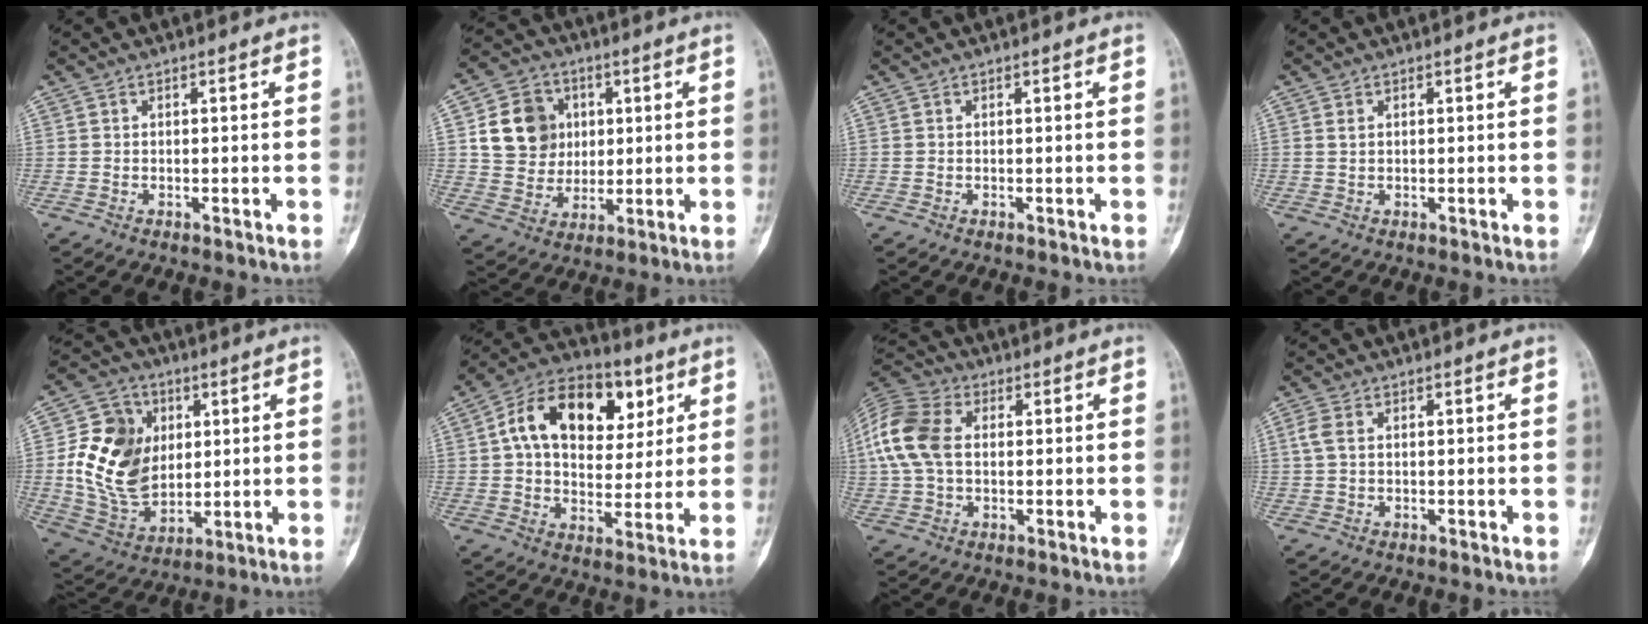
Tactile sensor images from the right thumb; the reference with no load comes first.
{"total": 12.3, "force": [2.9, 10.6, 5.5], "torque": [-0.060, -0.003, 0.055]}
{"total": 0.0}
{"total": 1.1, "force": [0.5, 0.6, 0.7], "torque": [-0.017, 0.003, 0.012]}
{"total": 18.1, "force": [2.6, 13.4, 11.9], "torque": [-0.190, -0.008, 0.058]}
{"total": 19.6, "force": [6.4, 12.9, 13.3], "torque": [-0.180, 0.006, 0.098]}
{"total": 12.6, "force": [1.5, 8.5, 9.2], "torque": [-0.203, 0.024, 0.024]}
{"total": 2.9, "force": [0.7, 1.8, 2.2], "torque": [-0.064, 0.008, 0.015]}